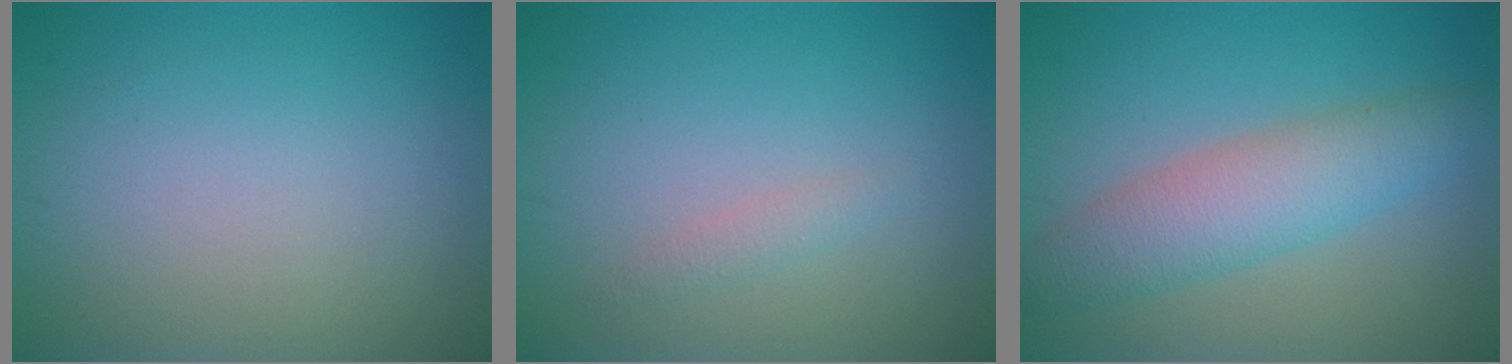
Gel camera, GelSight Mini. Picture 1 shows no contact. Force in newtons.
{"total": 0.9, "press": 0.9, "slide": 0.1}
{"total": 5.0, "press": 5.0, "slide": 0.1}